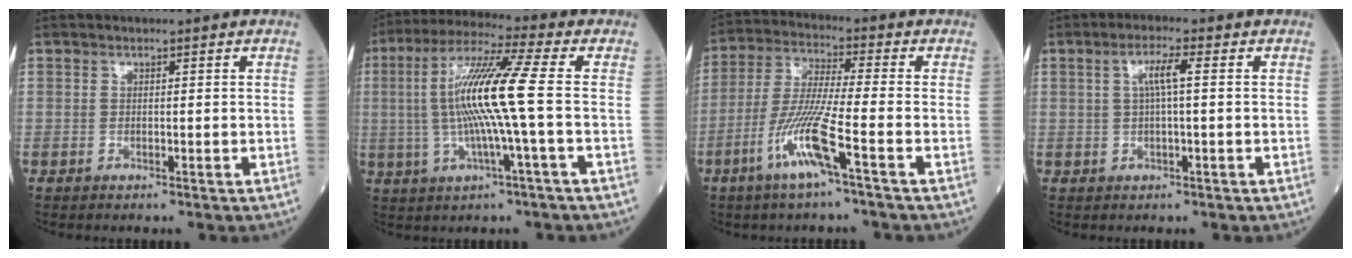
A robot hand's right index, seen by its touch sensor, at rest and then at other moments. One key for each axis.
{"total": 13.0, "fx": -0.1, "fy": -0.9, "fz": 12.9, "tx": -0.257, "ty": 0.009, "tz": -0.007}
{"total": 9.9, "fx": -4.6, "fy": -0.6, "fz": 8.7, "tx": -0.180, "ty": -0.010, "tz": -0.096}
{"total": 3.5, "fx": 0.6, "fy": 0.1, "fz": 3.5, "tx": -0.068, "ty": 0.008, "tz": 0.013}